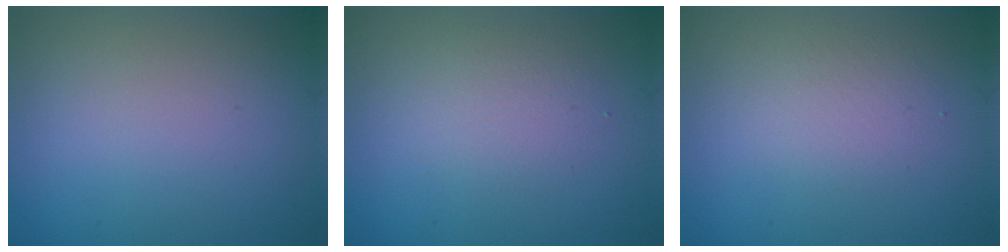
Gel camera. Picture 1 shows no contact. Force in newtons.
{"total": 1.9, "press": 1.9, "slide": 0.0}
{"total": 1.9, "press": 1.9, "slide": 0.1}